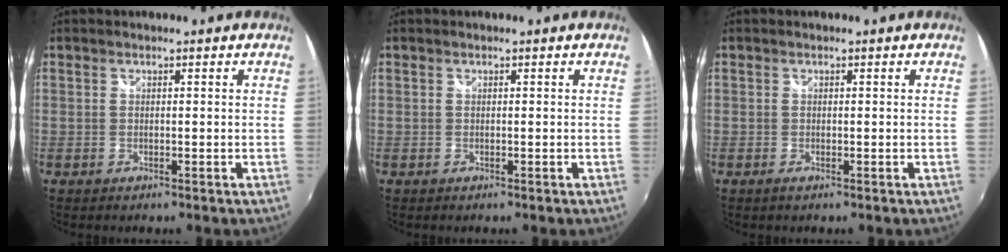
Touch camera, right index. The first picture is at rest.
{"total": 0.0}
{"total": 0.0}